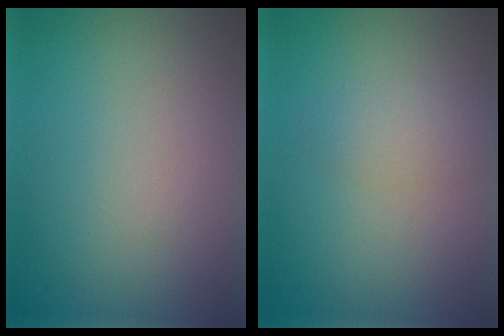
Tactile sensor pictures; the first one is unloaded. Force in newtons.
{"total": 2.0, "press": 2.0, "slide": 0.0}